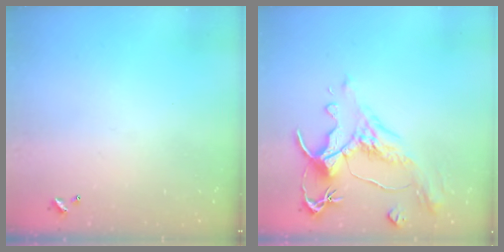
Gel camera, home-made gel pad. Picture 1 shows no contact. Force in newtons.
{"total": 1.5, "press": 0.1, "slide": 1.5}